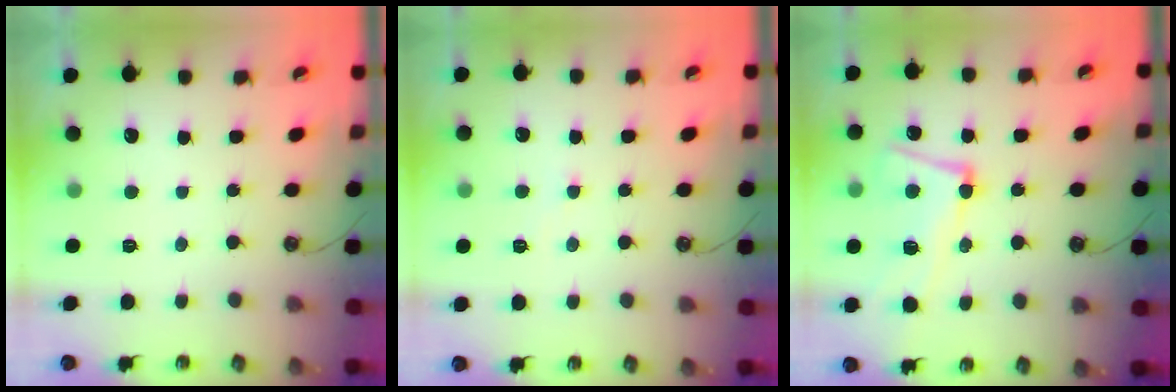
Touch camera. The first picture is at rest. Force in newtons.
{"total": 1.8, "press": 1.8, "slide": 0.3}
{"total": 8.9, "press": 8.6, "slide": 2.1}